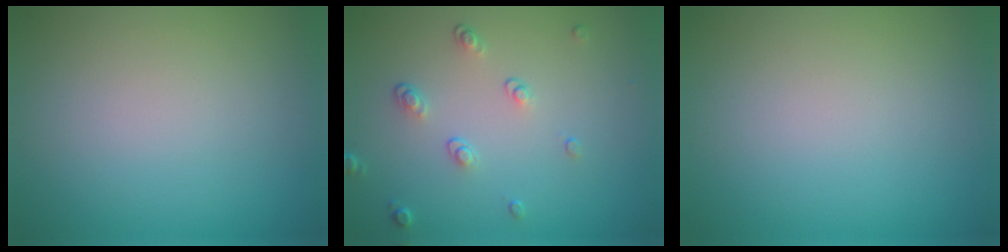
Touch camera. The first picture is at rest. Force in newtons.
{"total": 1.8, "press": 1.3, "slide": 1.2}
{"total": 0.0}